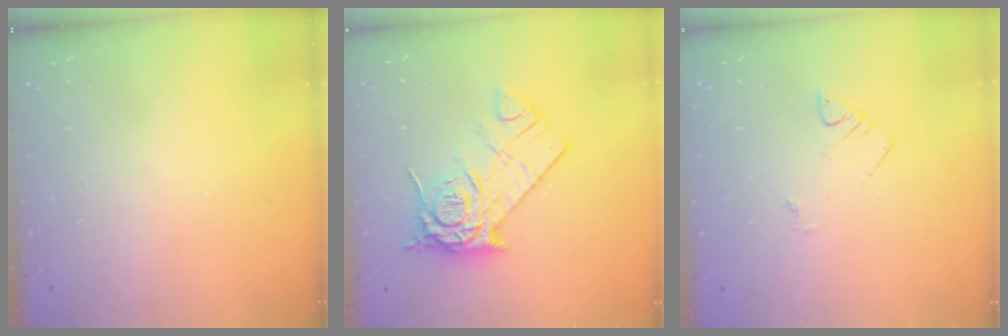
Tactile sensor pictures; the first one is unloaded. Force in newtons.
{"total": 20.1, "press": 20.0, "slide": 1.8}
{"total": 2.1, "press": 2.1, "slide": 0.3}